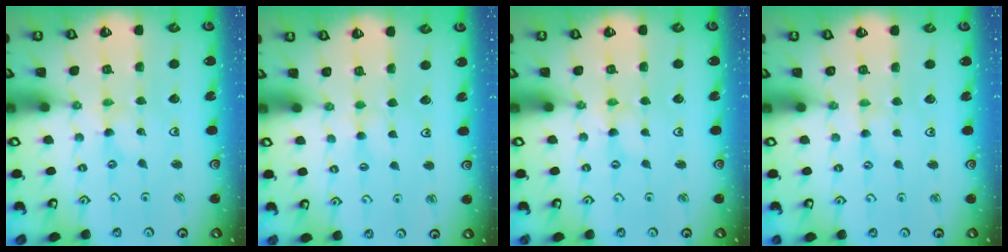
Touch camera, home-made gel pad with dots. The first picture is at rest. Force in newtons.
{"total": 2.2, "press": 2.2, "slide": 0.4}
{"total": 0.0}
{"total": 1.2, "press": 1.2, "slide": 0.4}